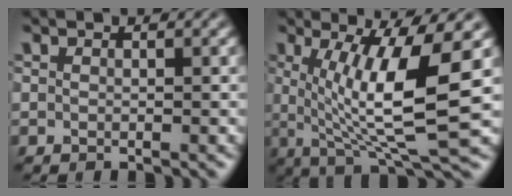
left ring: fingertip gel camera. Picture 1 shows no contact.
{"total": 9.8, "force": [1.0, 2.0, 9.5], "torque": [-0.150, -0.009, 0.021]}